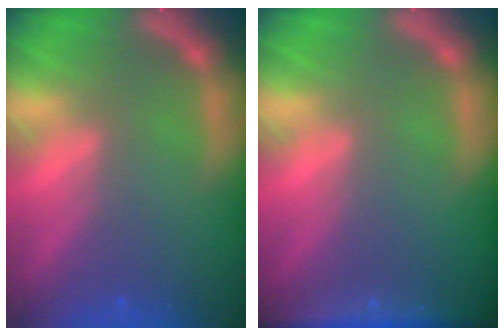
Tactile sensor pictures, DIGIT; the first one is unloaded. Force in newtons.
{"total": 4.5}